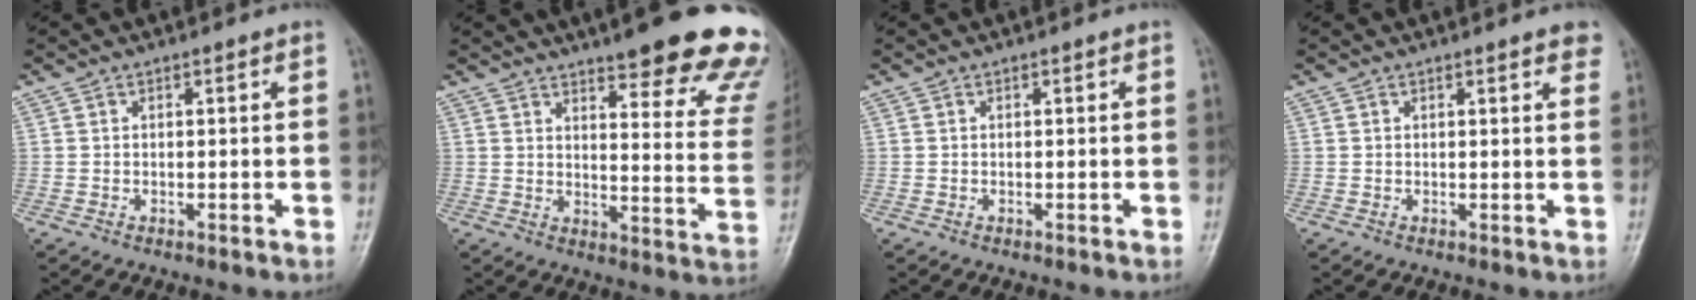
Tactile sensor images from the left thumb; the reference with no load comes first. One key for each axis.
{"total": 23.6, "fx": 17.5, "fy": 5.3, "fz": 14.9, "tx": -0.156, "ty": -0.094, "tz": 0.207}
{"total": 0.0}
{"total": 2.6, "fx": 2.0, "fy": 0.6, "fz": 1.6, "tx": -0.012, "ty": -0.003, "tz": 0.017}